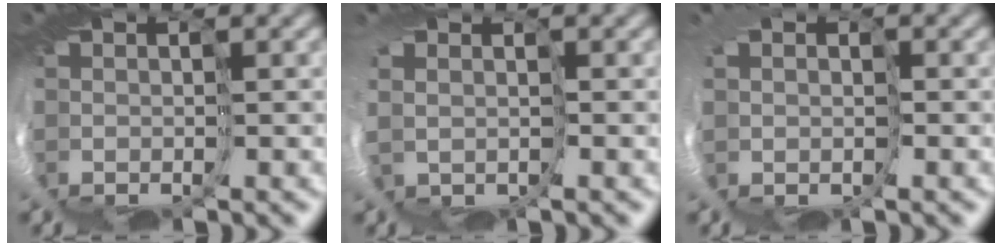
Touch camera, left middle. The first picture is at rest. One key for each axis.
{"total": 2.1, "fx": 0.2, "fy": 2.0, "fz": 0.7, "tx": -0.021, "ty": -0.005, "tz": 0.007}
{"total": 1.6, "fx": 0.2, "fy": 1.6, "fz": 0.1, "tx": -0.012, "ty": -0.008, "tz": 0.007}